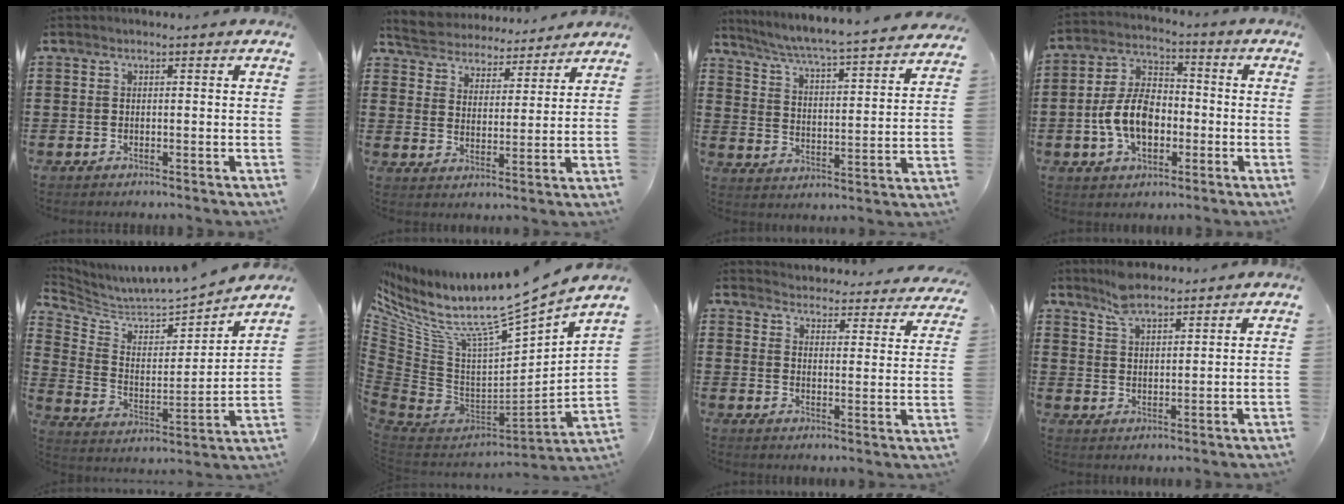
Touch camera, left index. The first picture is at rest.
{"total": 5.1, "force": [5.1, 0.1, -0.5], "torque": [-0.020, -0.038, 0.087]}
{"total": 4.7, "force": [4.4, -1.0, 1.4], "torque": [-0.049, -0.041, 0.065]}
{"total": 9.6, "force": [-2.2, 5.9, 7.3], "torque": [-0.169, 0.008, -0.045]}
{"total": 4.3, "force": [4.1, 1.3, 0.1], "torque": [-0.033, -0.044, 0.063]}
{"total": 11.2, "force": [8.5, 2.1, 6.9], "torque": [-0.146, -0.070, 0.134]}
{"total": 3.9, "force": [3.9, 0.0, -0.2], "torque": [-0.011, -0.038, 0.063]}
{"total": 5.1, "force": [4.5, 1.6, 1.8], "torque": [-0.047, -0.005, 0.085]}